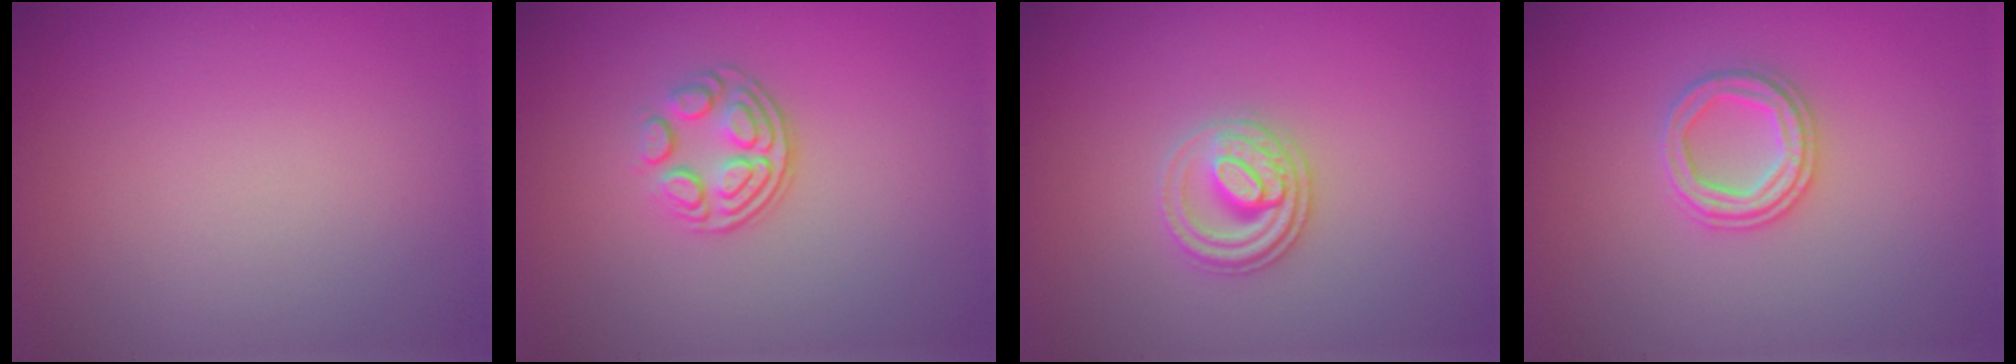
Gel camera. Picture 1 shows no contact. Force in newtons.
{"total": 3.6, "press": 2.5, "slide": 2.6}
{"total": 2.7, "press": 2.5, "slide": 0.9}
{"total": 2.4, "press": 2.4, "slide": 0.4}